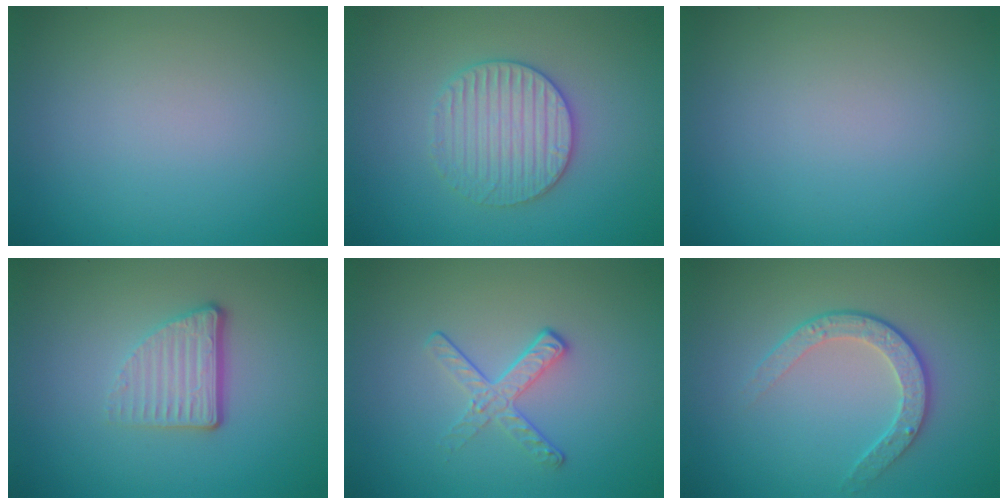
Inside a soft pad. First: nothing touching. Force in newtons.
{"total": 3.1, "press": 3.1, "slide": 0.4}
{"total": 0.0}
{"total": 3.7, "press": 2.4, "slide": 2.9}
{"total": 2.1, "press": 1.4, "slide": 1.6}
{"total": 2.6, "press": 2.0, "slide": 1.7}